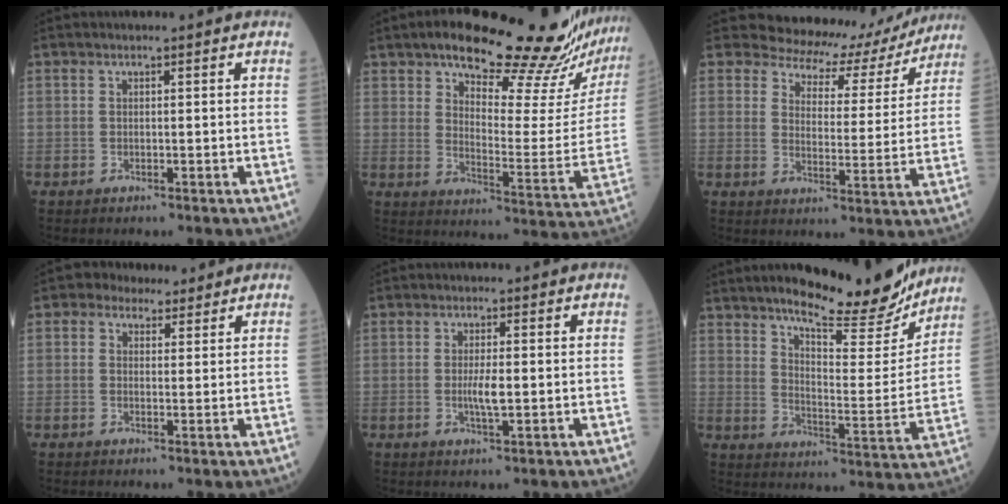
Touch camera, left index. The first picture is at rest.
{"total": 22.7, "force": [19.1, 2.5, 12.1], "torque": [-0.155, -0.058, 0.245]}
{"total": 13.0, "force": [11.9, 5.0, 1.7], "torque": [-0.003, -0.016, 0.131]}
{"total": 4.0, "force": [3.1, 2.5, 0.8], "torque": [-0.002, 0.018, 0.045]}
{"total": 2.8, "force": [-0.2, 0.4, 2.7], "torque": [-0.047, -0.003, -0.003]}
{"total": 17.2, "force": [15.0, 2.9, 7.8], "torque": [-0.105, -0.028, 0.206]}